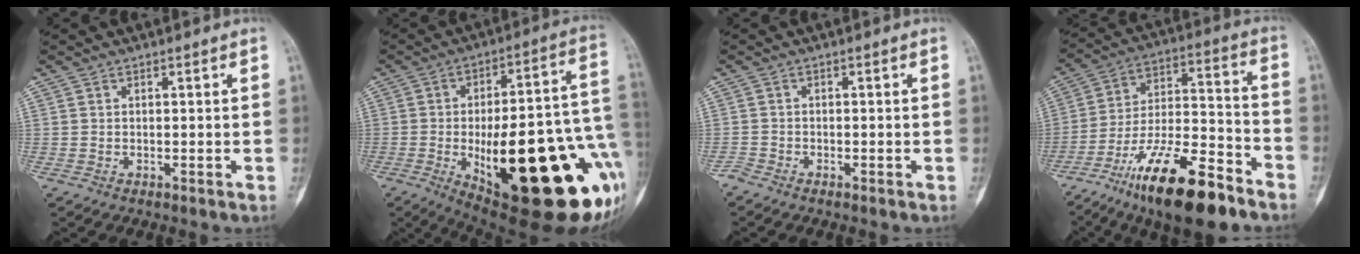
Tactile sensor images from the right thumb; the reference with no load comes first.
{"total": 37.1, "force": [-9.5, 13.2, 33.3], "torque": [-0.372, 0.020, -0.117]}
{"total": 1.4, "force": [-1.3, 0.4, 0.3], "torque": [-0.007, 0.002, -0.028]}
{"total": 21.4, "force": [-13.9, 6.3, 15.0], "torque": [-0.256, 0.077, -0.238]}